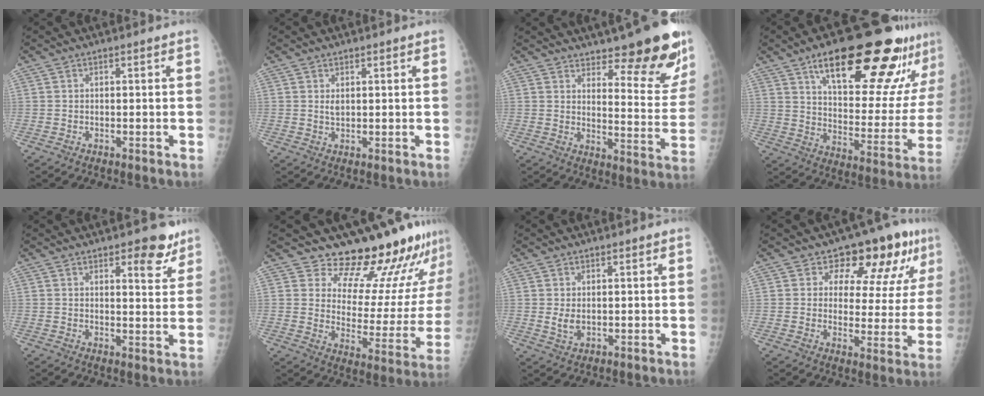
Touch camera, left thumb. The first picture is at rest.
{"total": 1.4, "force": [0.6, 0.8, 0.9], "torque": [-0.013, -0.005, 0.014]}
{"total": 16.0, "force": [11.8, 4.7, 9.7], "torque": [-0.076, -0.093, 0.158]}
{"total": 28.1, "force": [17.9, 9.2, 19.6], "torque": [-0.241, -0.056, 0.269]}
{"total": 6.8, "force": [4.6, 2.8, 4.3], "torque": [-0.027, -0.028, 0.057]}
{"total": 19.9, "force": [18.5, 5.5, 4.5], "torque": [-0.004, -0.167, 0.237]}
{"total": 2.4, "force": [0.4, 1.6, 1.8], "torque": [-0.028, -0.008, 0.014]}
{"total": 14.3, "force": [8.3, 7.7, 8.7], "torque": [-0.057, -0.032, 0.107]}